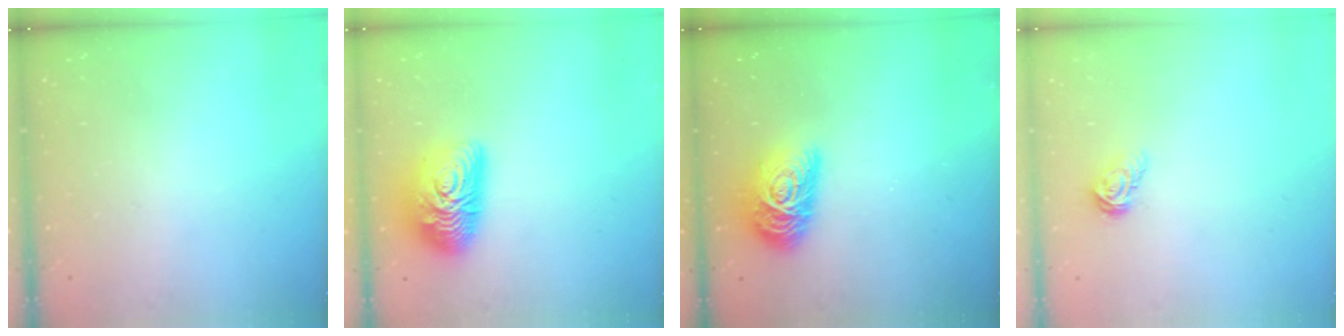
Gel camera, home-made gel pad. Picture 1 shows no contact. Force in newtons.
{"total": 15.0, "press": 15.0, "slide": 0.8}
{"total": 14.9, "press": 14.9, "slide": 0.7}
{"total": 5.3, "press": 5.2, "slide": 0.4}